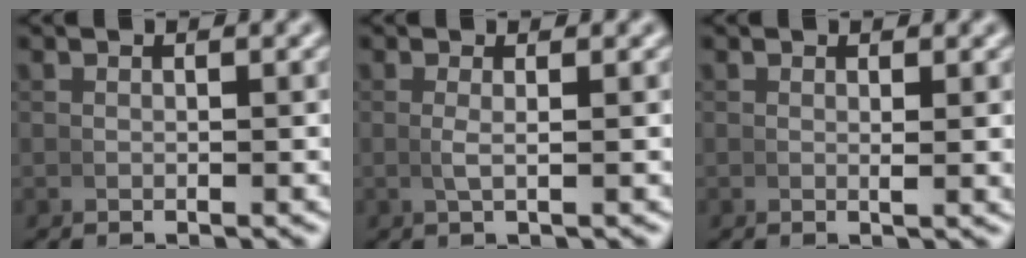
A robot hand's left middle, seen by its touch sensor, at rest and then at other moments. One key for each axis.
{"total": 1.1, "fx": 0.2, "fy": -0.1, "fz": 1.1, "tx": -0.028, "ty": -0.005, "tz": 0.007}
{"total": 0.8, "fx": 0.4, "fy": 0.0, "fz": 0.7, "tx": -0.014, "ty": -0.004, "tz": 0.008}